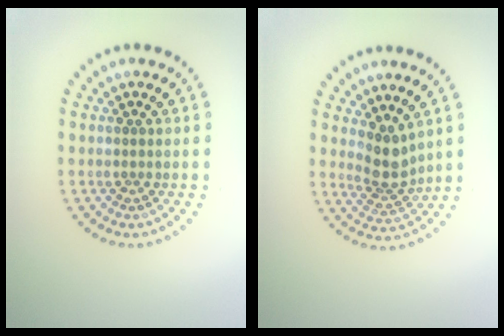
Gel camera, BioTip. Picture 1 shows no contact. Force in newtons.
{"total": 2.8, "press": 2.2, "slide": 1.8}